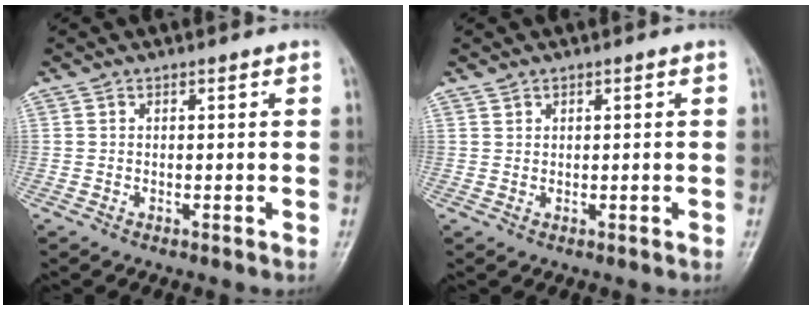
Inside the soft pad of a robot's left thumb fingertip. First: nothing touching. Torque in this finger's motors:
{"motor_torque": [-0.55, -0.39, -0.22, -0.10, -0.03]}